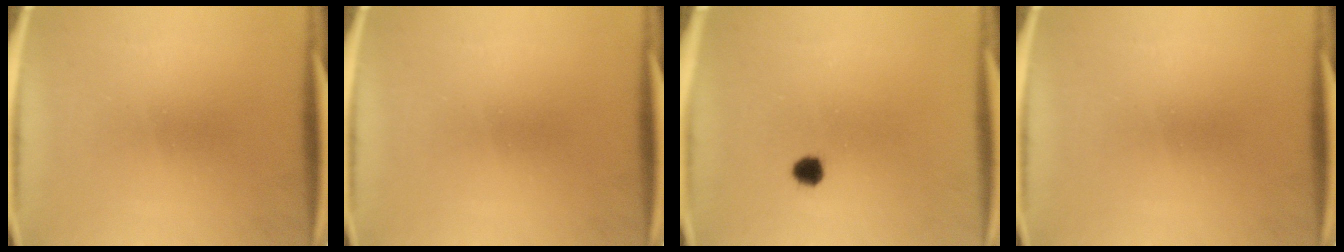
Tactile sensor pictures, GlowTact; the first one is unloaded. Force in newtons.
{"total": 0.0}
{"total": 2.4}
{"total": 0.0}